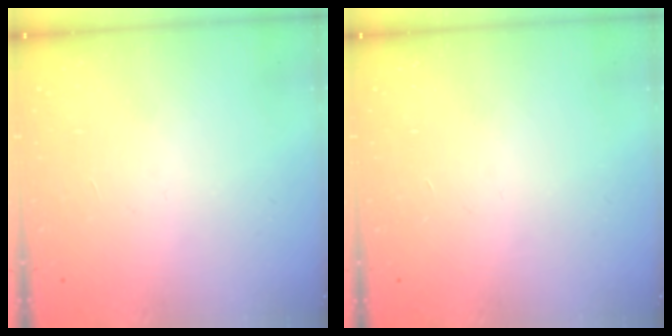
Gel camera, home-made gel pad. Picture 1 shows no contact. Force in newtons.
{"total": 0.0}